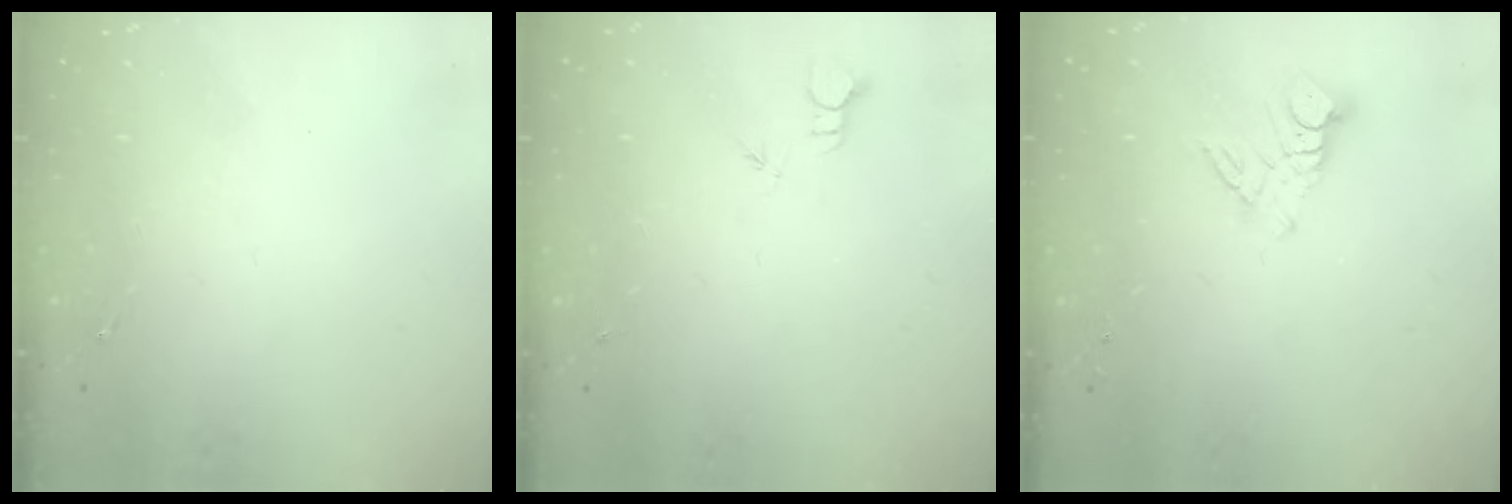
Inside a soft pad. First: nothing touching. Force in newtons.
{"total": 2.3, "press": 2.3, "slide": 0.1}
{"total": 8.8, "press": 8.8, "slide": 0.8}